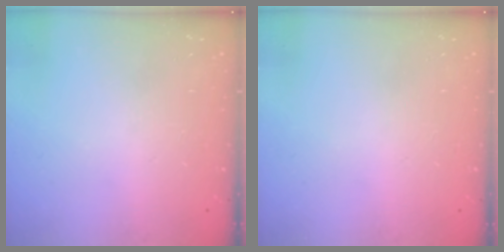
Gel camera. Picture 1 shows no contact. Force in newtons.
{"total": 0.0}